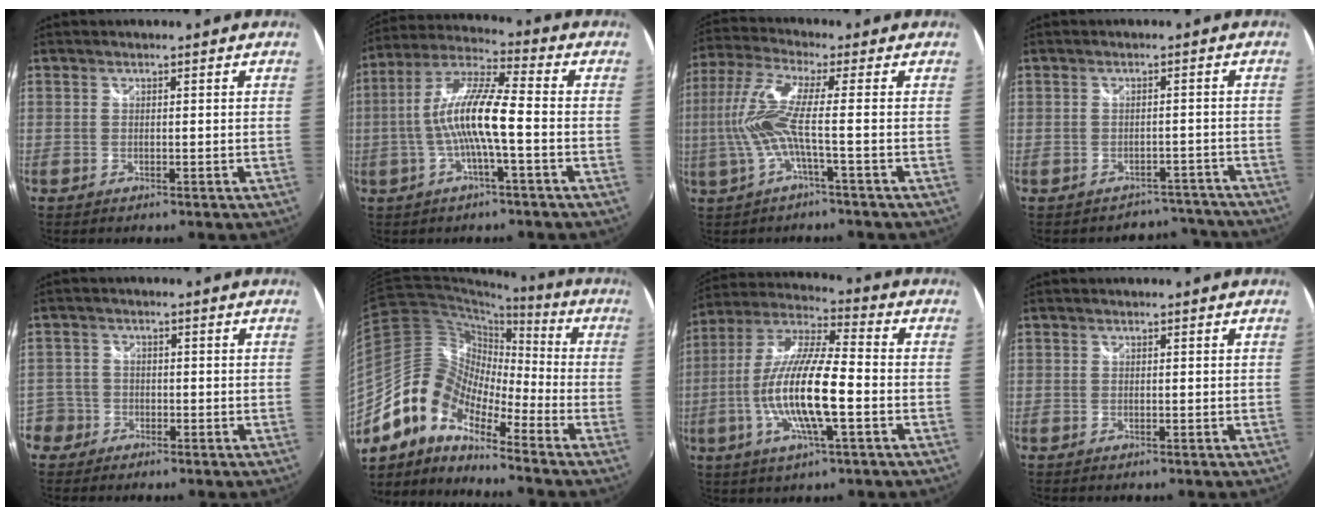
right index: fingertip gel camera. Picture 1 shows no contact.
{"total": 11.7, "force": [-2.0, 1.2, 11.5], "torque": [-0.225, 0.010, -0.039]}
{"total": 9.3, "force": [-1.7, -0.5, 9.2], "torque": [-0.187, -0.006, -0.026]}
{"total": 7.3, "force": [-6.5, 3.3, -0.3], "torque": [0.018, 0.034, -0.068]}
{"total": 5.3, "force": [-2.7, 4.5, 0.4], "torque": [-0.017, 0.025, -0.053]}
{"total": 14.1, "force": [-9.0, 7.0, 8.3], "torque": [-0.143, 0.010, -0.195]}
{"total": 16.3, "force": [-3.8, 3.0, 15.5], "torque": [-0.302, -0.008, -0.074]}
{"total": 0.0}